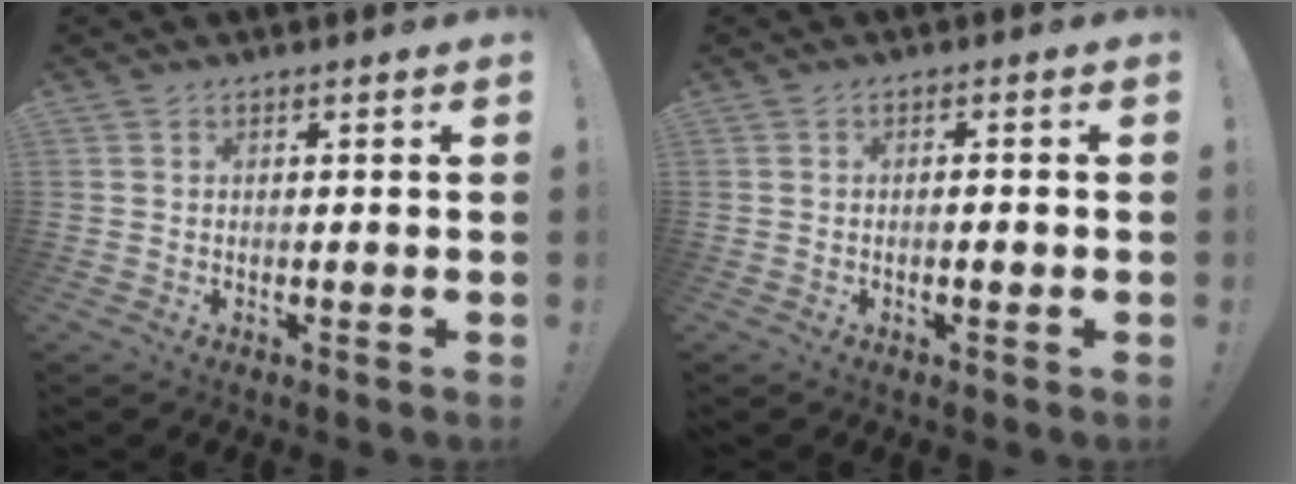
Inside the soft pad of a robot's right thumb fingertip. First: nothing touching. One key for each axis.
{"total": 1.8, "fx": -0.9, "fy": 0.3, "fz": 1.5, "tx": -0.021, "ty": 0.002, "tz": -0.016}